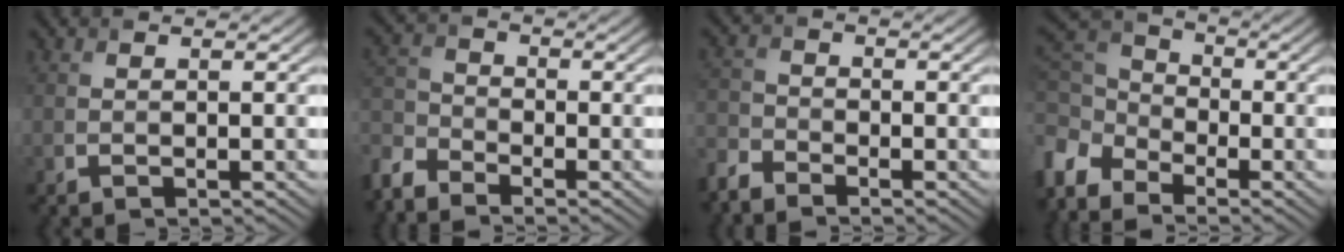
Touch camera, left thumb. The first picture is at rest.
{"total": 5.7, "force": [-4.8, 2.1, 2.3], "torque": [-0.062, -0.009, -0.120]}
{"total": 3.8, "force": [-3.4, 1.3, 1.1], "torque": [-0.031, -0.007, -0.087]}
{"total": 8.9, "force": [-5.2, 5.6, 4.6], "torque": [-0.139, -0.025, -0.105]}